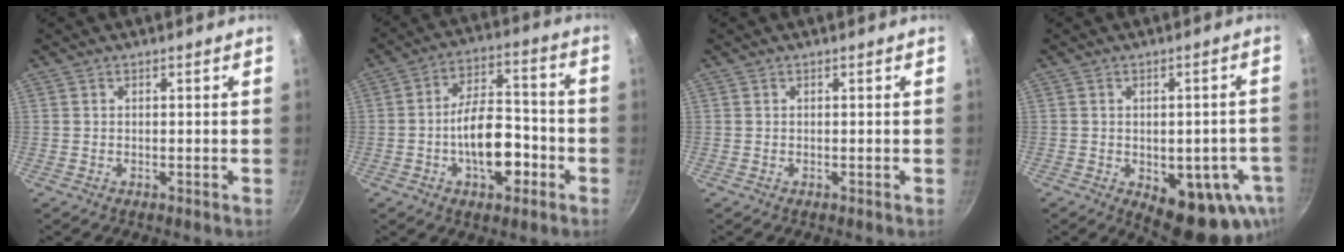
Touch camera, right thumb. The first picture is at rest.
{"total": 13.0, "force": [-4.3, 6.7, 10.2], "torque": [-0.138, 0.046, -0.070]}
{"total": 0.0}
{"total": 15.4, "force": [-5.1, 7.9, 12.3], "torque": [-0.098, -0.007, -0.053]}